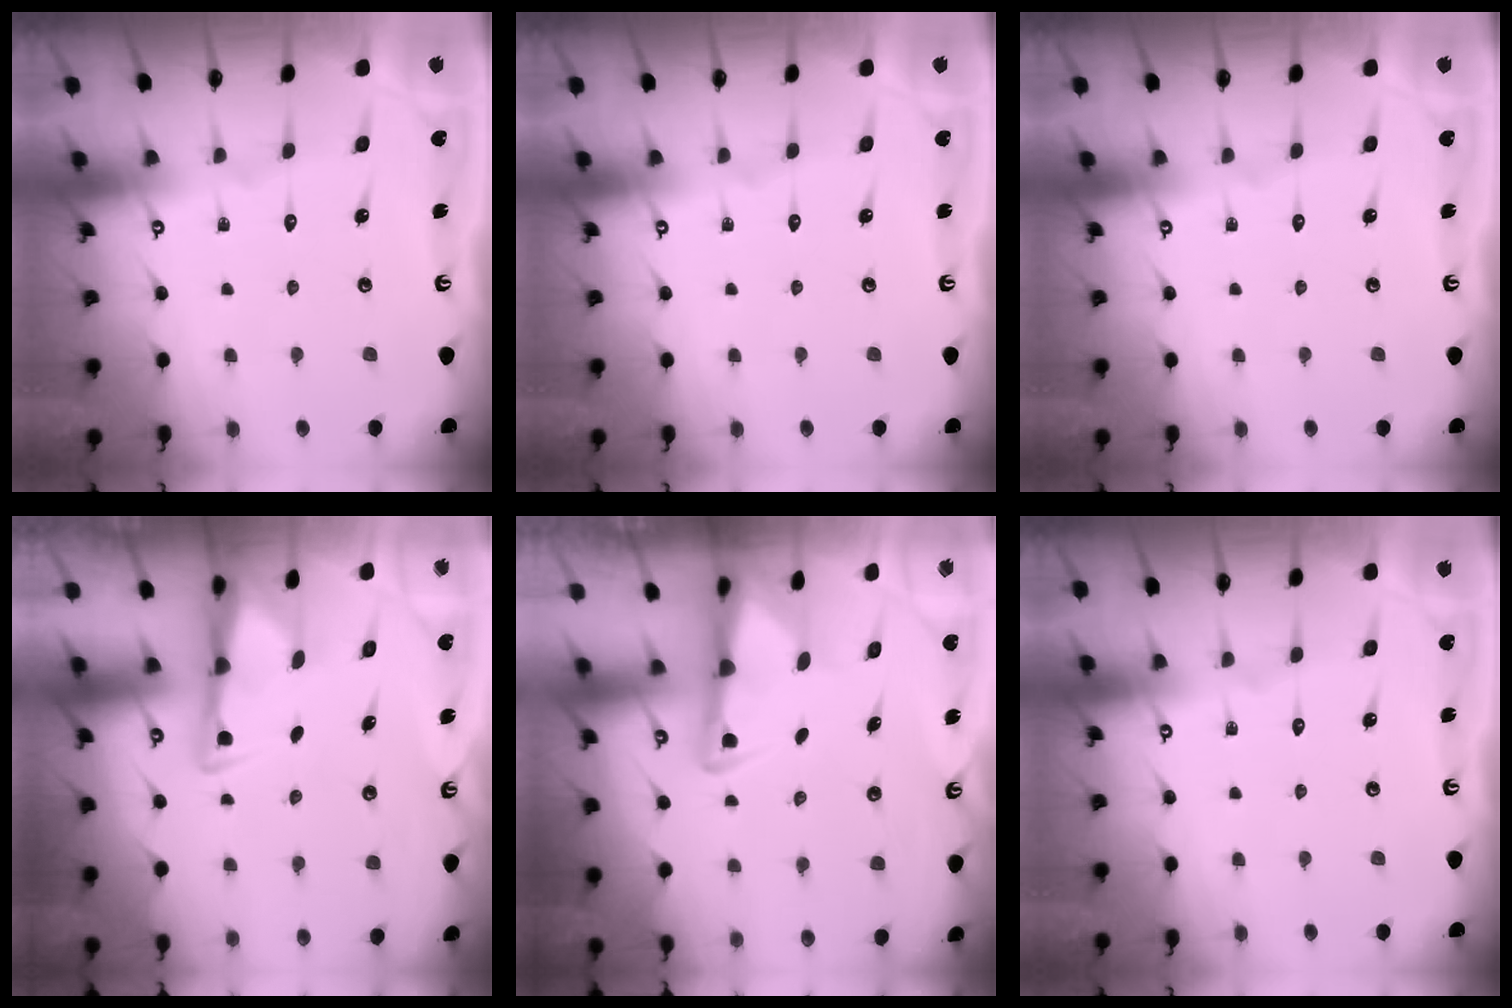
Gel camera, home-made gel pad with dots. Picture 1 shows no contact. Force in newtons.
{"total": 0.0}
{"total": 0.0}
{"total": 3.0, "press": 2.9, "slide": 0.5}
{"total": 3.5, "press": 3.4, "slide": 0.7}
{"total": 0.0}